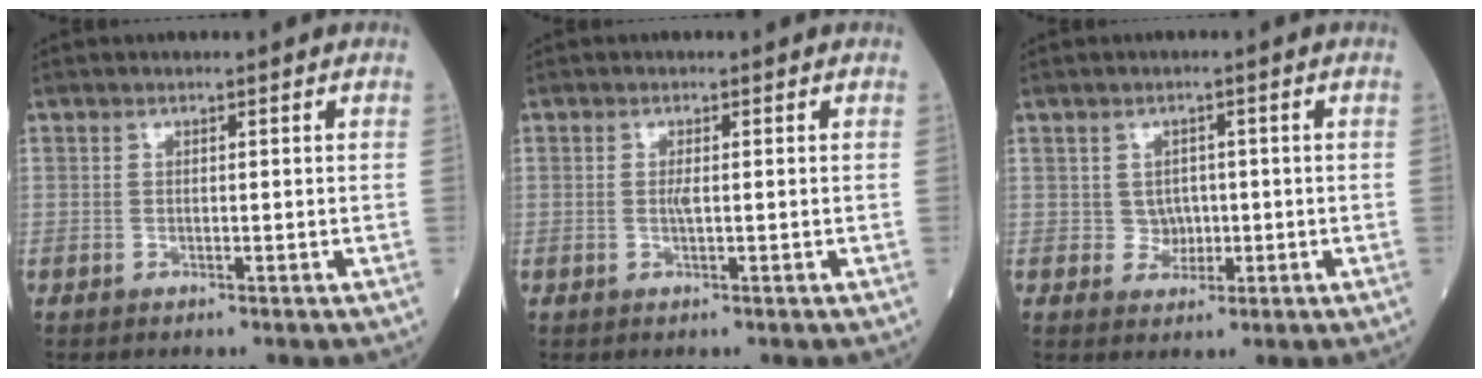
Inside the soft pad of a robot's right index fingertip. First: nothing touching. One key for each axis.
{"total": 1.1, "fx": 0.0, "fy": 0.2, "fz": 1.1, "tx": -0.025, "ty": -0.002, "tz": -0.001}
{"total": 2.5, "fx": 0.0, "fy": 2.4, "fz": 0.8, "tx": -0.001, "ty": 0.005, "tz": 0.001}